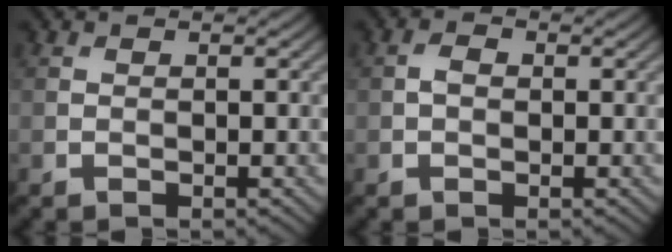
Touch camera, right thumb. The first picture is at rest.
{"total": 1.4, "force": [0.0, 0.9, 1.0], "torque": [-0.019, 0.003, -0.005]}